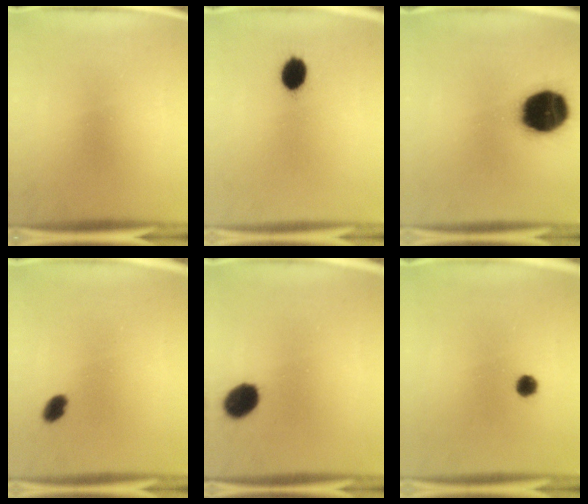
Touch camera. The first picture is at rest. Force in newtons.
{"total": 5.7}
{"total": 18.8}
{"total": 2.8}
{"total": 7.7}
{"total": 2.3}